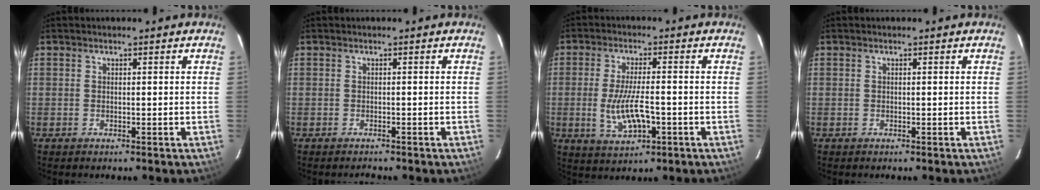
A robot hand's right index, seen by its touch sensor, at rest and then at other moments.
{"total": 1.4, "force": [-1.4, 0.3, 0.2], "torque": [-0.011, -0.005, -0.017]}
{"total": 8.6, "force": [-2.2, 2.8, 7.8], "torque": [-0.154, -0.012, -0.034]}
{"total": 0.0}